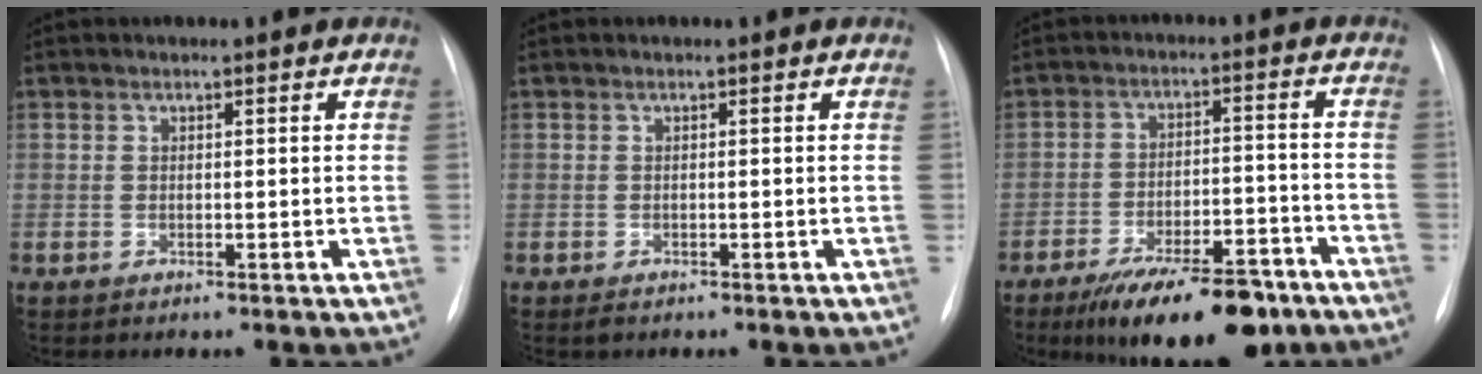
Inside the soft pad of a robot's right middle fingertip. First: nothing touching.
{"total": 0.8, "force": [-0.5, 0.4, 0.4], "torque": [-0.008, -0.001, -0.005]}
{"total": 15.5, "force": [-11.4, 5.1, 9.3], "torque": [-0.121, 0.013, -0.176]}